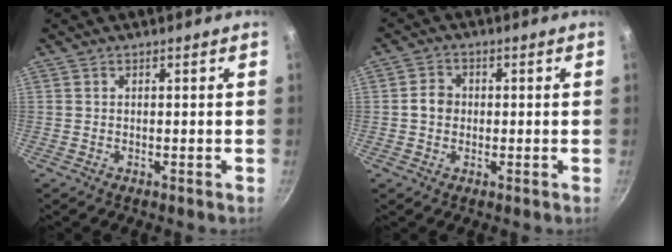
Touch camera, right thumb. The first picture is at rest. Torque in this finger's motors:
{"motor_torque": [0.90, 0.97, 0.54, -0.39, 0.00]}